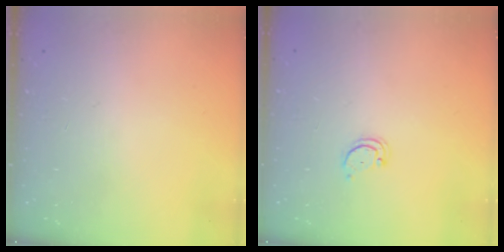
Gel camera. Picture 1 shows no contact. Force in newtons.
{"total": 2.2, "press": 2.2, "slide": 0.4}